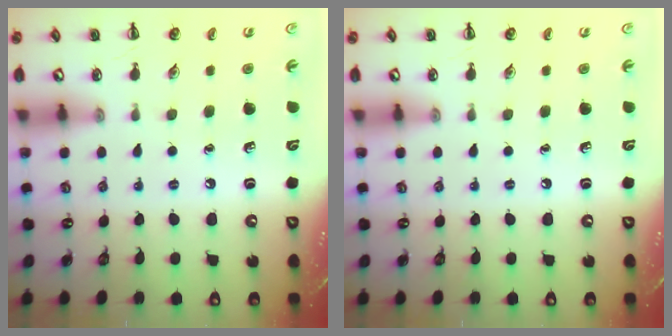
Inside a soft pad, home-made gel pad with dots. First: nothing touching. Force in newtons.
{"total": 0.0}